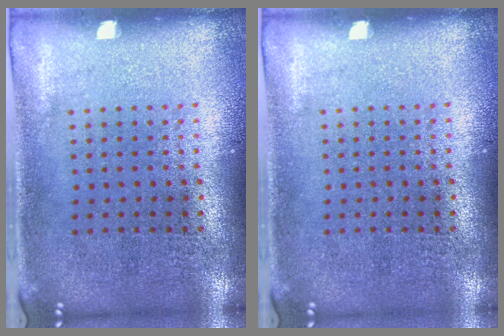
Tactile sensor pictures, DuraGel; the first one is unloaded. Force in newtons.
{"total": 0.0}